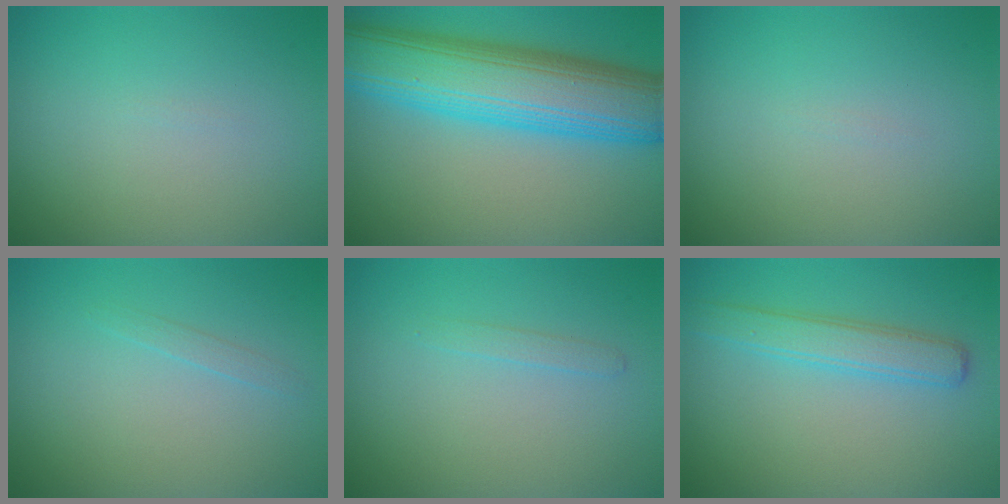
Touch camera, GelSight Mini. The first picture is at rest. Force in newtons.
{"total": 12.2, "press": 12.2, "slide": 0.2}
{"total": 0.0}
{"total": 0.7, "press": 0.7, "slide": 0.1}
{"total": 0.8, "press": 0.8, "slide": 0.0}
{"total": 3.1, "press": 3.1, "slide": 0.1}